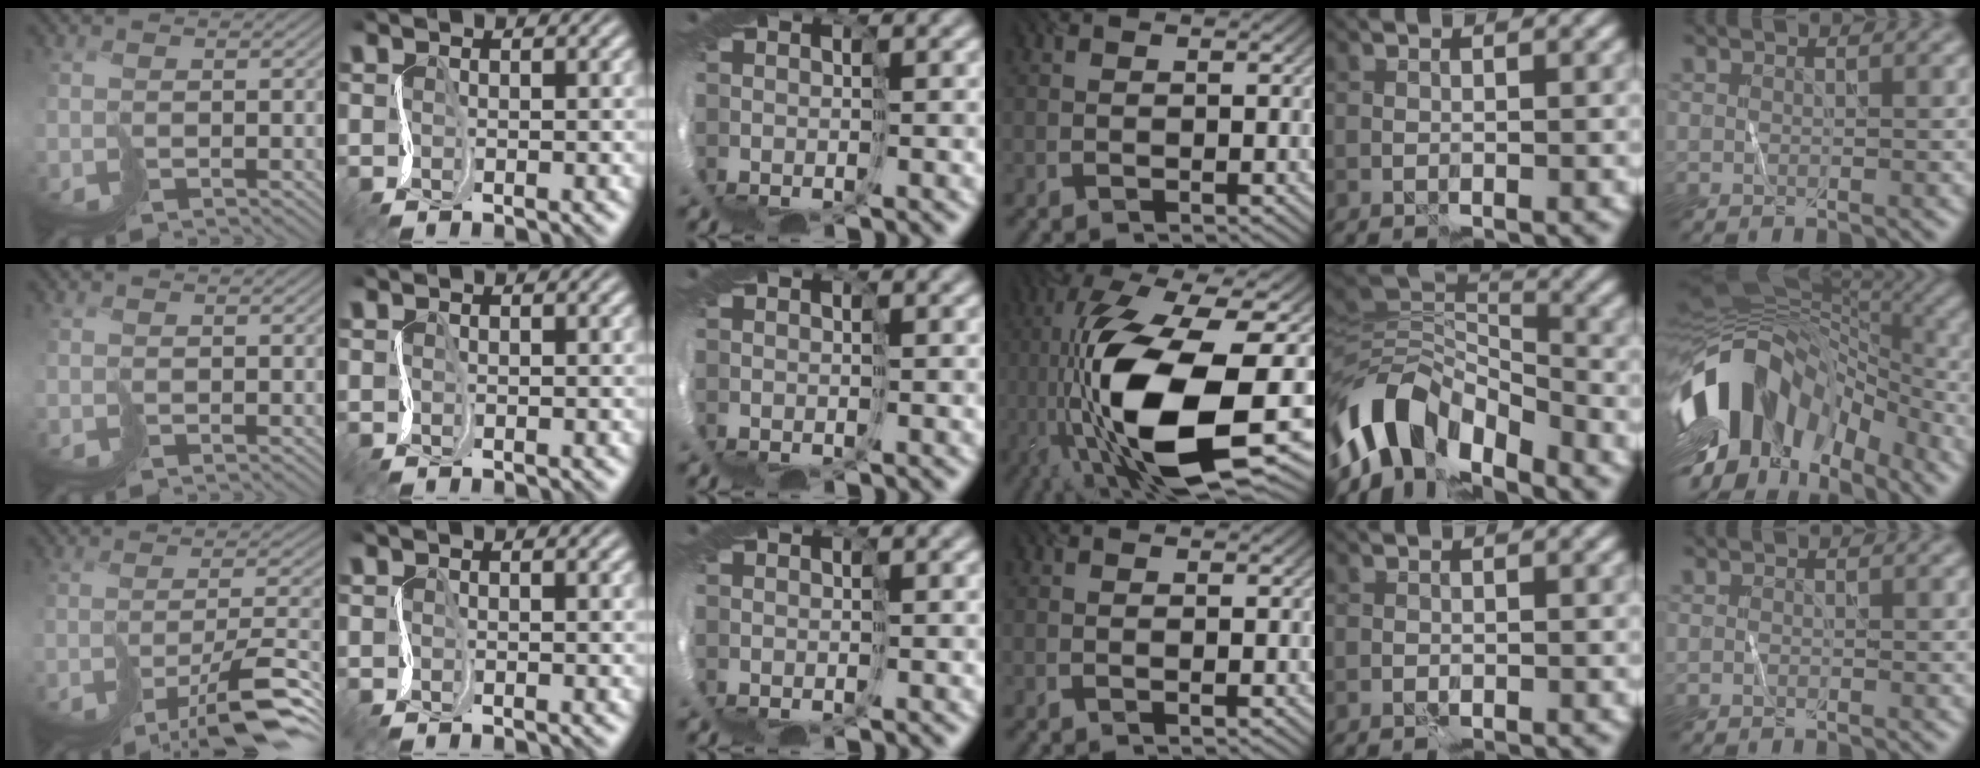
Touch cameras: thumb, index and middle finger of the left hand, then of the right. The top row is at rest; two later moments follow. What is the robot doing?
{"motion": "cut", "object": "tissue"}